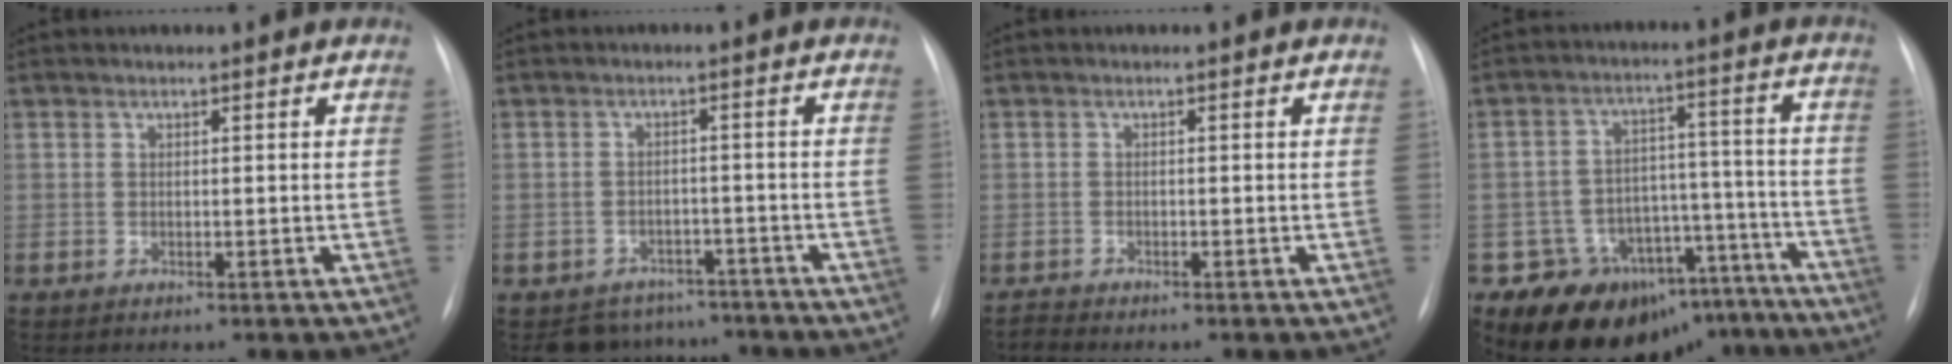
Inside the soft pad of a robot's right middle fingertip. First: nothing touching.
{"total": 7.4, "force": [-6.5, 3.5, -0.3], "torque": [0.011, 0.017, -0.084]}
{"total": 1.1, "force": [-0.9, -0.5, -0.3], "torque": [-0.001, -0.010, -0.018]}
{"total": 16.8, "force": [-13.1, 9.8, 3.6], "torque": [-0.031, 0.071, -0.172]}